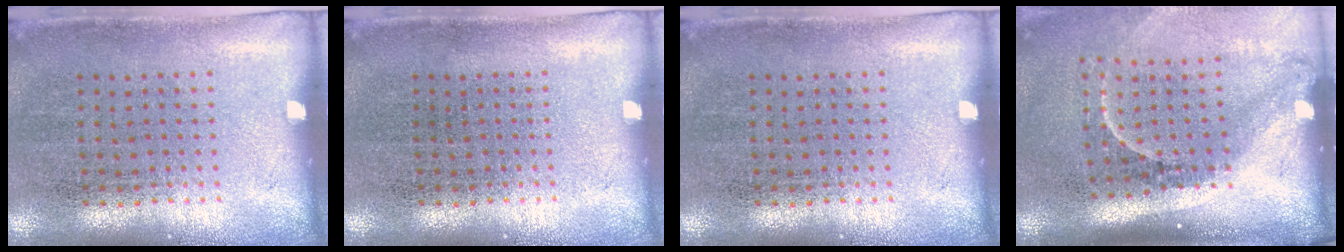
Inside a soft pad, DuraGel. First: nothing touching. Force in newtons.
{"total": 0.0}
{"total": 0.0}
{"total": 2.2, "press": 1.4, "slide": 1.7}